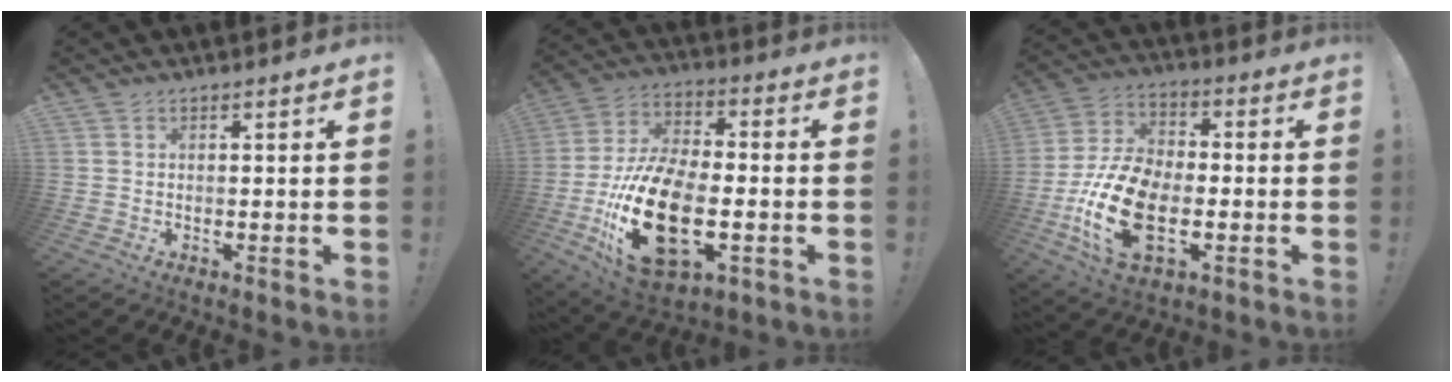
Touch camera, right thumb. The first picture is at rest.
{"total": 25.0, "force": [-6.8, 14.0, 19.5], "torque": [-0.383, 0.035, -0.101]}
{"total": 19.9, "force": [-6.0, 12.0, 14.7], "torque": [-0.293, 0.028, -0.096]}